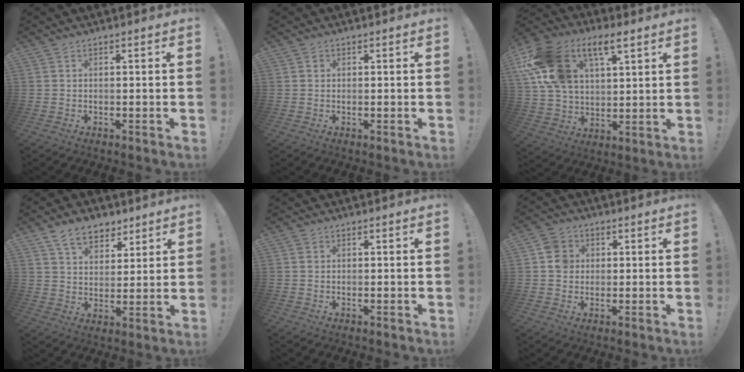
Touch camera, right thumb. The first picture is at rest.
{"total": 0.8, "force": [0.2, 0.8, 0.1], "torque": [-0.001, 0.002, 0.003]}
{"total": 19.3, "force": [9.3, 12.0, 11.8], "torque": [-0.228, -0.030, 0.175]}
{"total": 10.5, "force": [6.8, 6.5, 4.5], "torque": [-0.070, -0.033, 0.131]}
{"total": 0.7, "force": [0.2, 0.7, 0.0], "torque": [0.003, 0.001, 0.002]}
{"total": 5.9, "force": [1.0, 5.5, 1.9], "torque": [-0.021, 0.007, 0.019]}